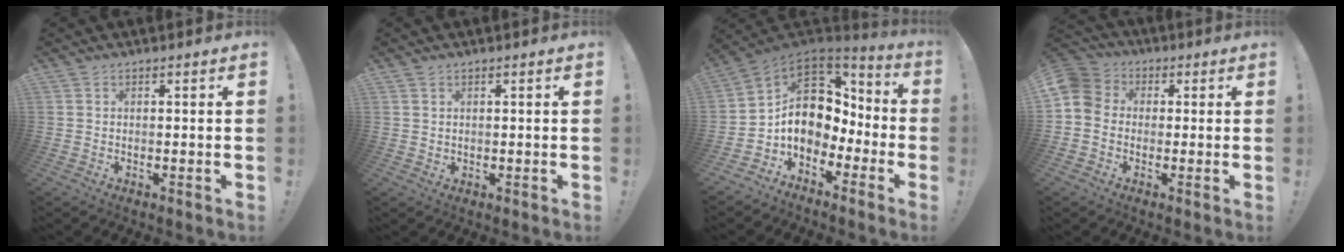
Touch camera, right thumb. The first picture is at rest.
{"total": 1.4, "force": [0.9, 1.0, 0.3], "torque": [-0.003, -0.002, 0.017]}
{"total": 11.9, "force": [1.3, 9.8, 6.6], "torque": [-0.082, -0.011, 0.045]}
{"total": 7.8, "force": [-0.5, 7.0, 3.4], "torque": [-0.064, 0.018, -0.006]}